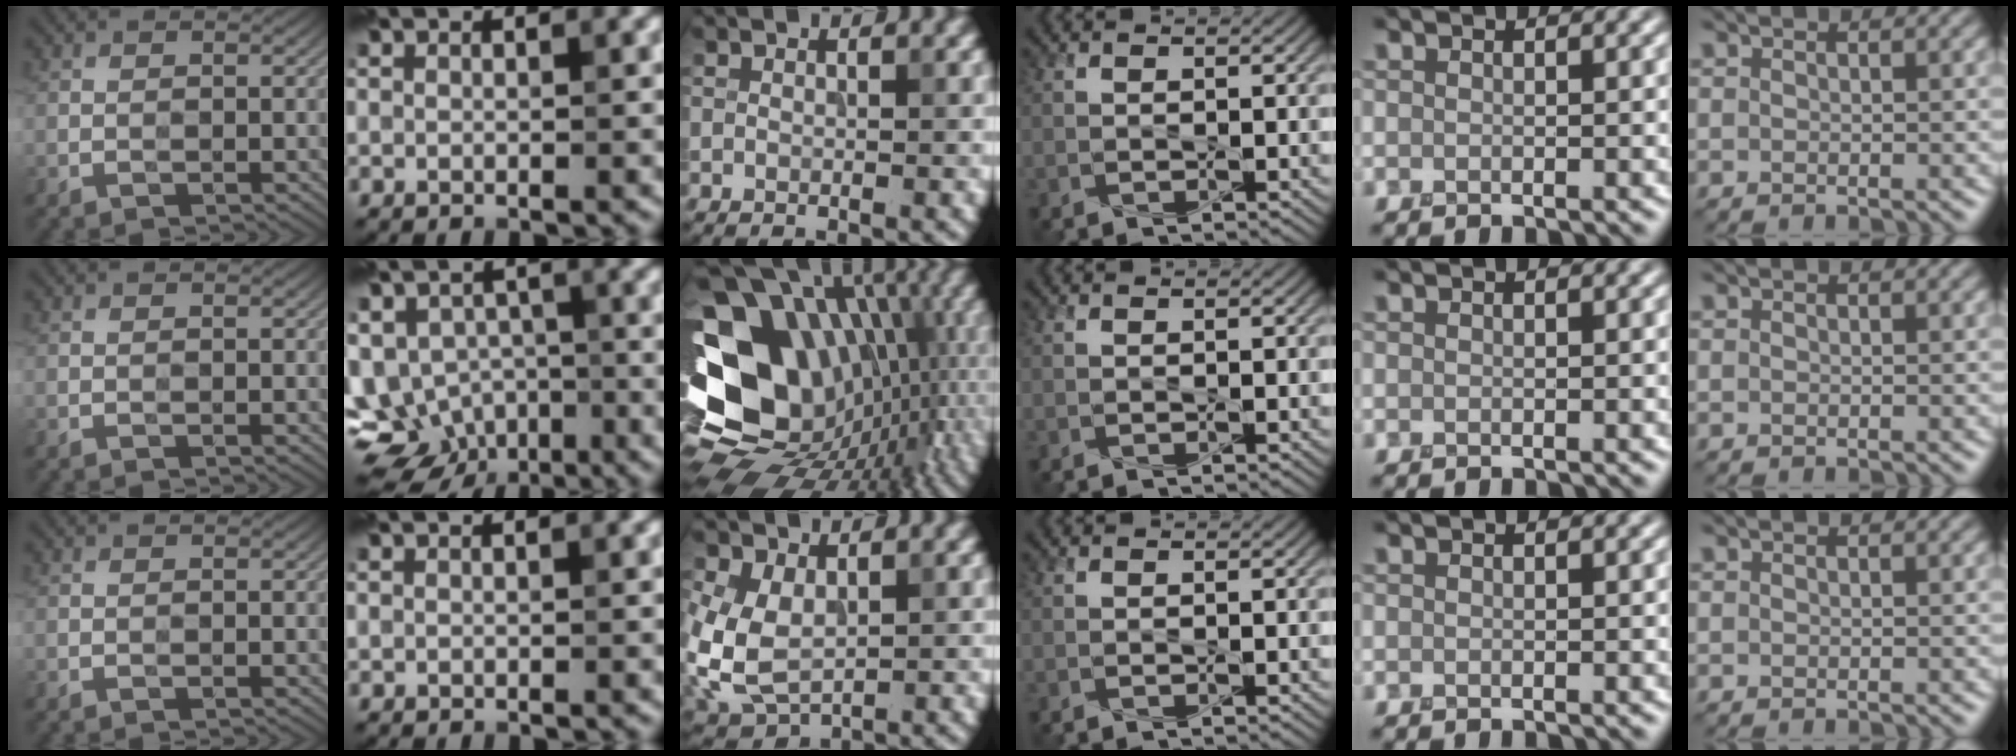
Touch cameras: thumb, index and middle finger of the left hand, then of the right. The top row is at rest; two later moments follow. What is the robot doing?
{"motion": "press", "object": "stapler"}